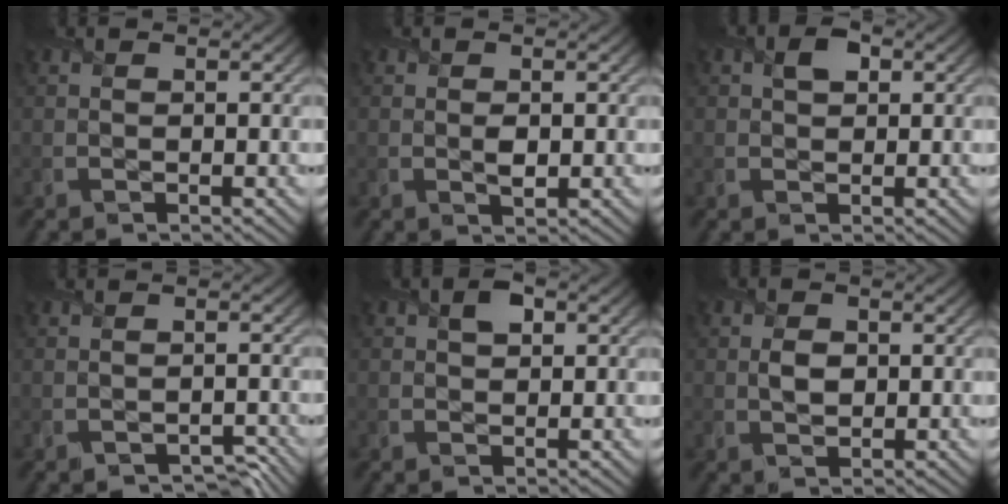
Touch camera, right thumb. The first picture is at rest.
{"total": 1.5, "force": [0.0, 1.0, 1.1], "torque": [-0.019, -0.006, 0.000]}
{"total": 2.6, "force": [1.0, 1.8, 1.6], "torque": [-0.032, 0.005, 0.013]}
{"total": 2.0, "force": [-1.5, 1.1, 0.7], "torque": [-0.009, -0.009, -0.019]}
{"total": 2.5, "force": [1.0, 1.6, 1.6], "torque": [-0.030, 0.006, 0.014]}
{"total": 2.3, "force": [0.3, 1.8, 1.4], "torque": [-0.031, -0.003, 0.001]}